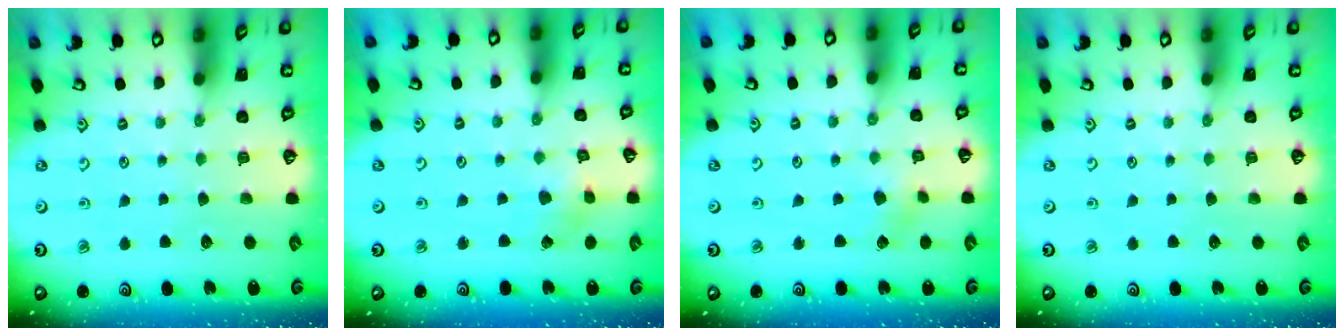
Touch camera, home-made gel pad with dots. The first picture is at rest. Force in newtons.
{"total": 2.8, "press": 2.7, "slide": 0.4}
{"total": 2.7, "press": 2.7, "slide": 0.4}
{"total": 0.0}